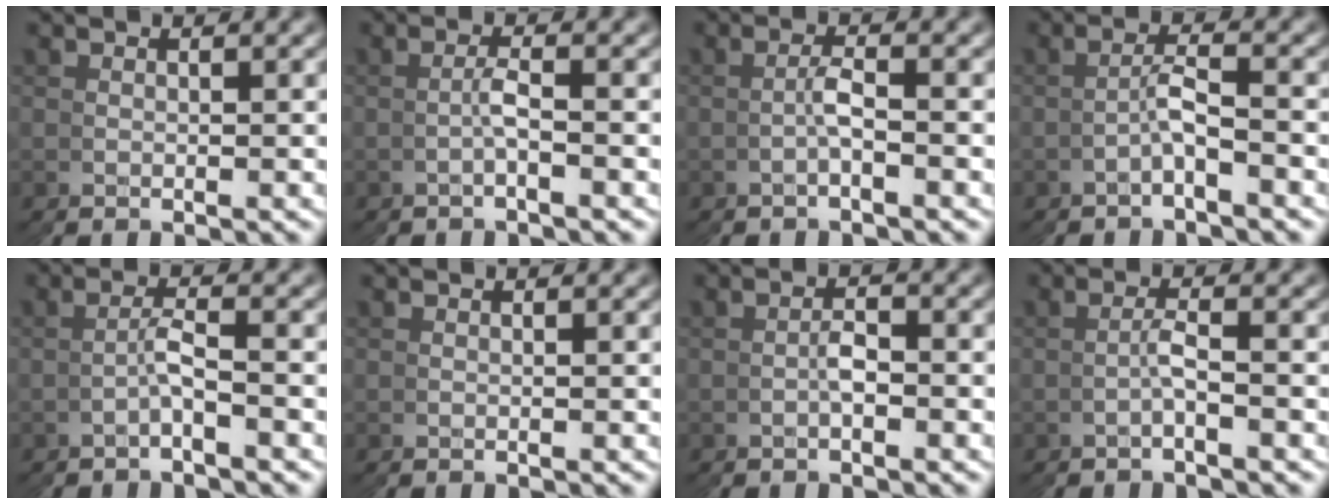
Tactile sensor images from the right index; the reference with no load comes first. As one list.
[{"total": 1.2, "force": [-0.8, -0.8, 0.2], "torque": [0.002, 0.008, -0.019]}, {"total": 1.2, "force": [-1.0, -0.5, 0.2], "torque": [0.004, 0.008, -0.022]}, {"total": 1.7, "force": [-1.5, -0.8, 0.0], "torque": [0.005, 0.015, -0.032]}, {"total": 1.7, "force": [-1.3, -1.0, -0.2], "torque": [0.008, 0.014, -0.029]}, {"total": 0.0}, {"total": 1.1, "force": [-1.0, 0.3, 0.3], "torque": [0.000, -0.001, -0.018]}, {"total": 1.4, "force": [-1.1, -0.9, 0.0], "torque": [0.005, 0.009, -0.023]}]